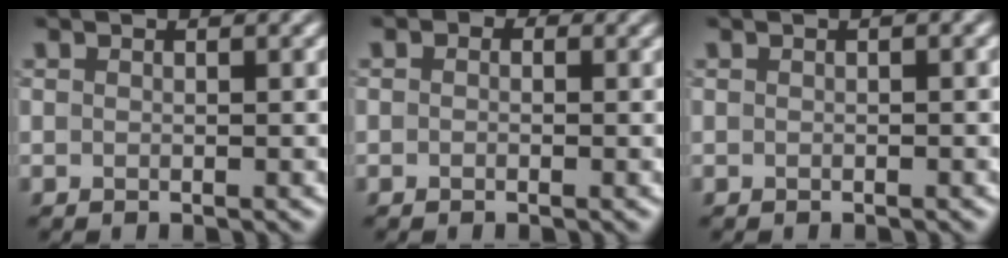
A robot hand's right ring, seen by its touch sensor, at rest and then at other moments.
{"total": 0.9, "force": [0.0, 0.8, 0.5], "torque": [-0.008, -0.004, -0.008]}
{"total": 0.6, "force": [0.0, 0.1, 0.6], "torque": [-0.008, 0.003, 0.001]}